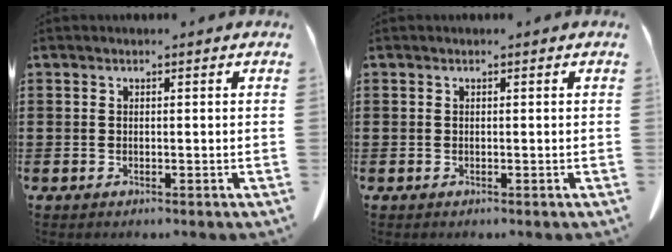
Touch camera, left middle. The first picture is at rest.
{"total": 0.0}